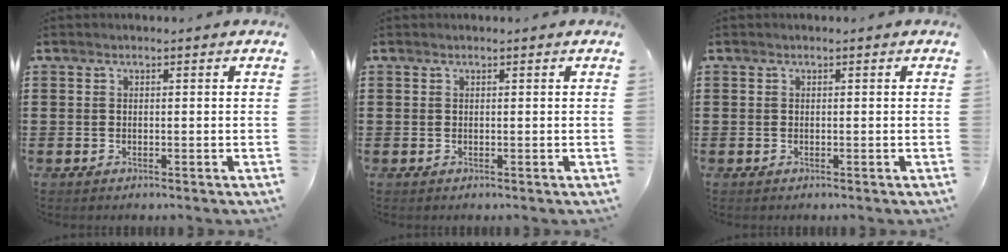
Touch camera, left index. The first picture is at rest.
{"total": 0.0}
{"total": 0.0}